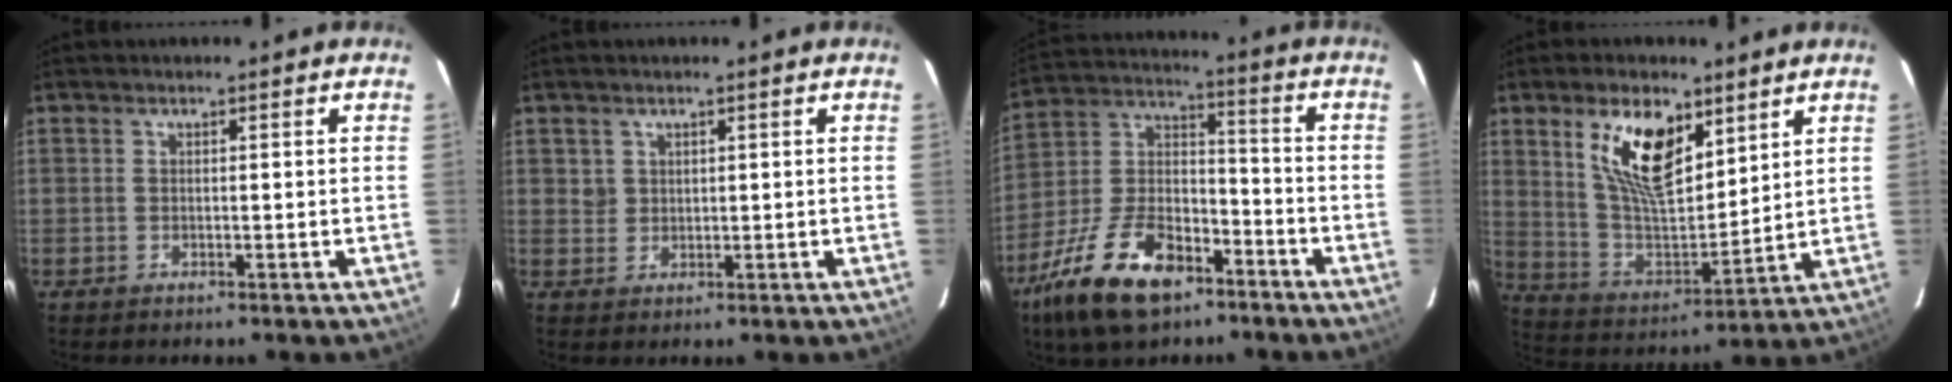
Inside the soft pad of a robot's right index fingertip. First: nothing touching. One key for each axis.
{"total": 2.0, "fx": 0.9, "fy": 1.8, "fz": 0.1, "tx": 0.004, "ty": 0.008, "tz": 0.016}
{"total": 19.3, "fx": -11.9, "fy": 9.5, "fz": 11.9, "tx": -0.258, "ty": 0.001, "tz": -0.210}
{"total": 15.2, "fx": 7.9, "fy": 6.9, "fz": 10.9, "tx": -0.204, "ty": 0.002, "tz": 0.161}